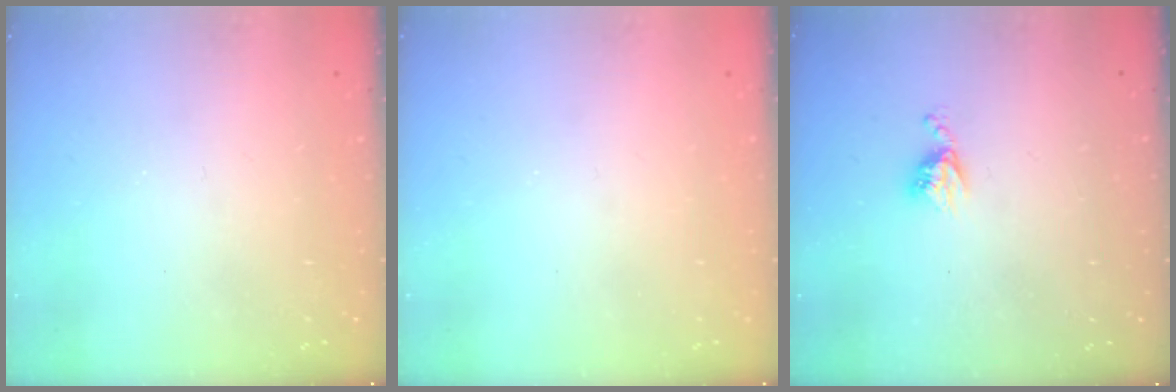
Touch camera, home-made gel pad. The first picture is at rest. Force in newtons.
{"total": 0.0}
{"total": 5.1, "press": 5.1, "slide": 0.4}